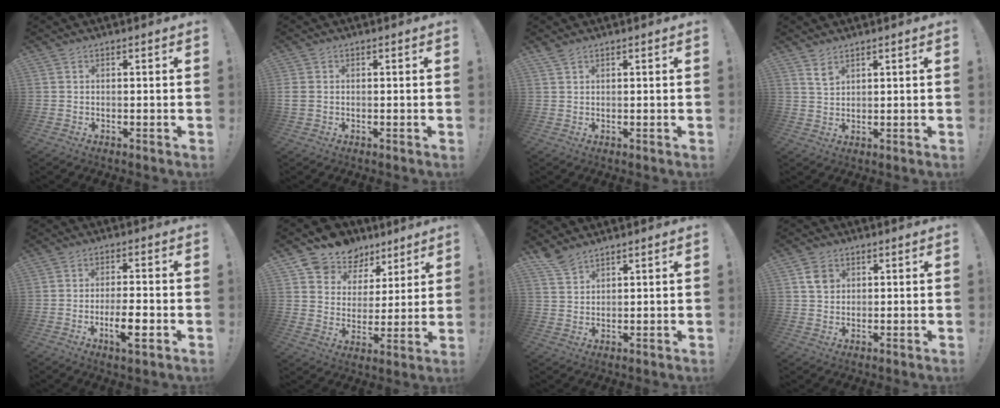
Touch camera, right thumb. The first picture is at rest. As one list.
[{"total": 2.2, "force": [0.1, 1.8, 1.2], "torque": [-0.036, 0.006, 0.003]}, {"total": 1.5, "force": [1.3, 0.4, 0.8], "torque": [-0.017, -0.001, 0.025]}, {"total": 3.1, "force": [2.4, 1.4, 1.4], "torque": [-0.017, -0.019, 0.043]}, {"total": 7.7, "force": [-2.9, 1.5, 6.9], "torque": [-0.114, -0.001, -0.051]}, {"total": 10.9, "force": [7.6, 7.5, 1.7], "torque": [-0.034, -0.055, 0.147]}, {"total": 4.5, "force": [4.0, 1.1, 1.6], "torque": [-0.027, -0.028, 0.076]}, {"total": 4.2, "force": [1.7, 3.6, 1.5], "torque": [-0.008, -0.005, 0.030]}]